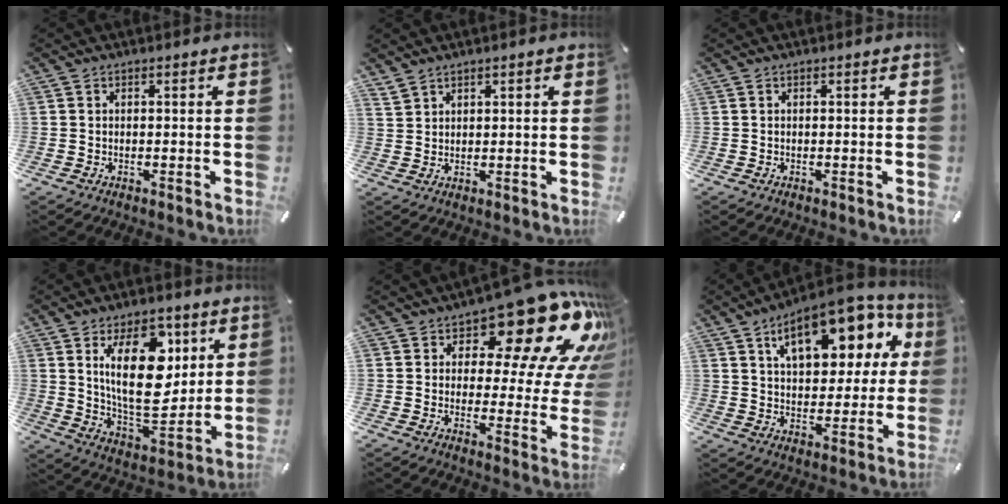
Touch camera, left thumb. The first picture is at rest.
{"total": 2.2, "force": [1.9, 1.0, 0.4], "torque": [-0.010, -0.004, 0.038]}
{"total": 0.0}
{"total": 20.3, "force": [7.1, 10.7, 15.7], "torque": [-0.274, -0.028, 0.116]}
{"total": 20.1, "force": [12.8, 8.0, 13.1], "torque": [-0.177, -0.098, 0.208]}
{"total": 18.6, "force": [9.3, 9.8, 12.8], "torque": [-0.188, -0.039, 0.154]}